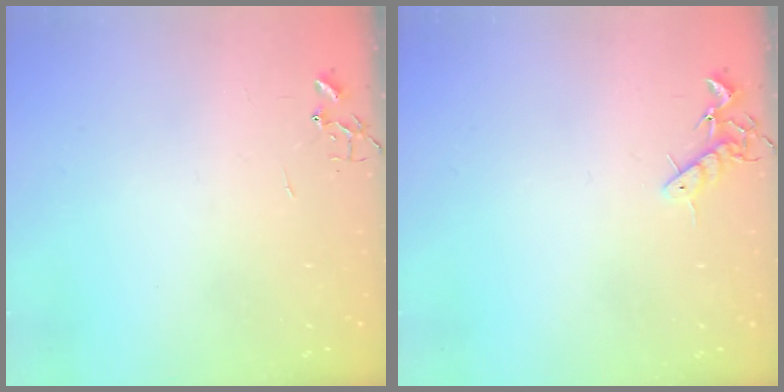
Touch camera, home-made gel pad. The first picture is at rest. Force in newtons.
{"total": 7.4, "press": 7.4, "slide": 0.9}